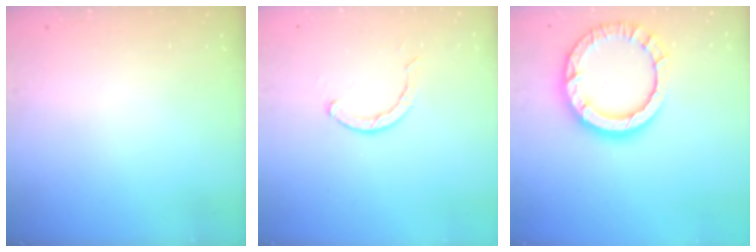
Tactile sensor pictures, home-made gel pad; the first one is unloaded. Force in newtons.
{"total": 3.7, "press": 3.7, "slide": 0.7}
{"total": 13.5, "press": 13.5, "slide": 1.1}